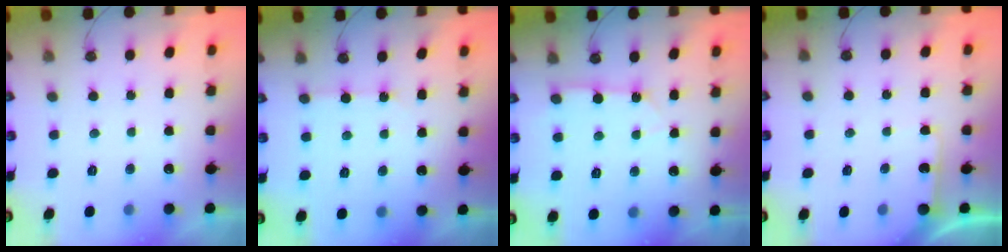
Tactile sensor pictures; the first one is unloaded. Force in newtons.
{"total": 2.9, "press": 2.9, "slide": 0.5}
{"total": 2.6, "press": 2.6, "slide": 0.4}
{"total": 4.0, "press": 3.9, "slide": 0.5}